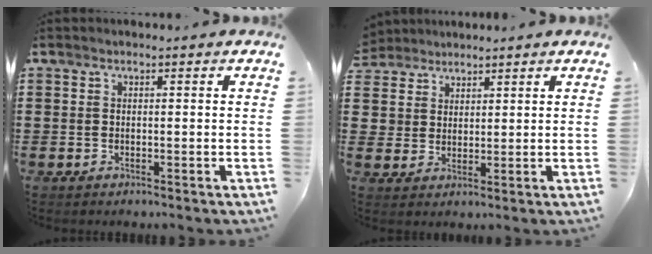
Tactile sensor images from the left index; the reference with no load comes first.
{"total": 4.0, "force": [2.9, 2.8, -0.1], "torque": [-0.017, 0.004, 0.054]}